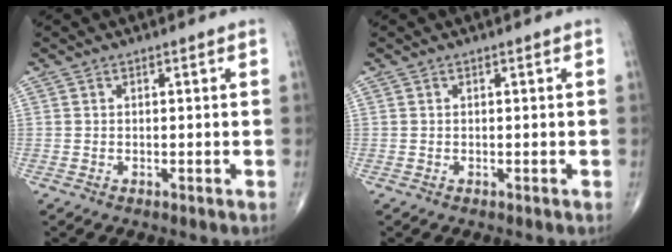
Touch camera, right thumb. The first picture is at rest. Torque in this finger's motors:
{"motor_torque": [0.00, 0.00, 0.05, 0.05, 0.00]}